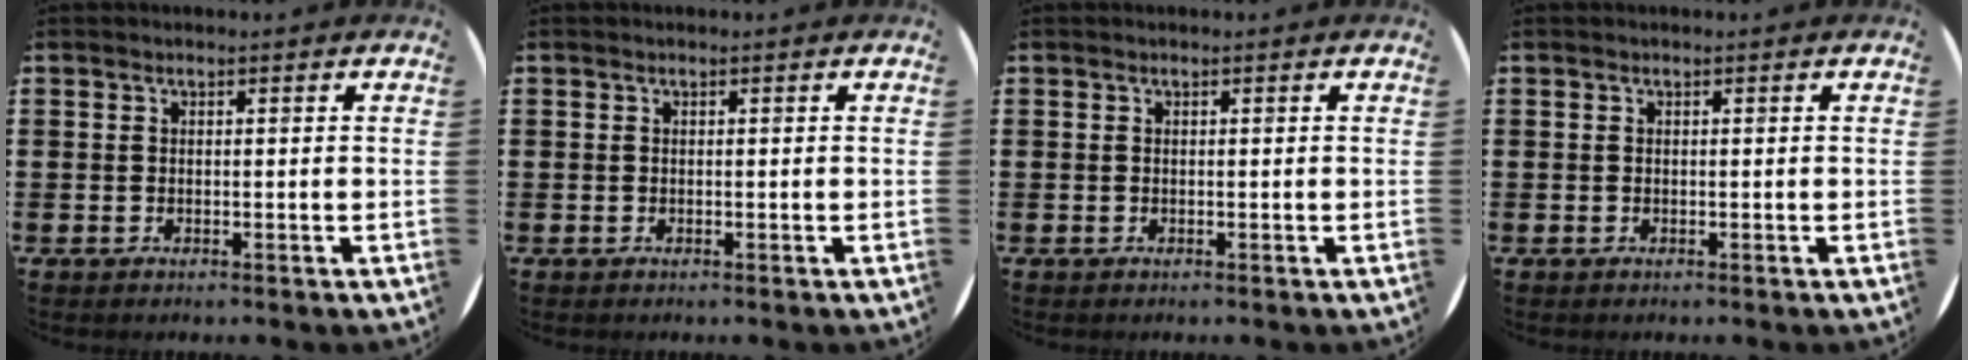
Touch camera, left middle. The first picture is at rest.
{"total": 0.0}
{"total": 0.0}
{"total": 0.0}